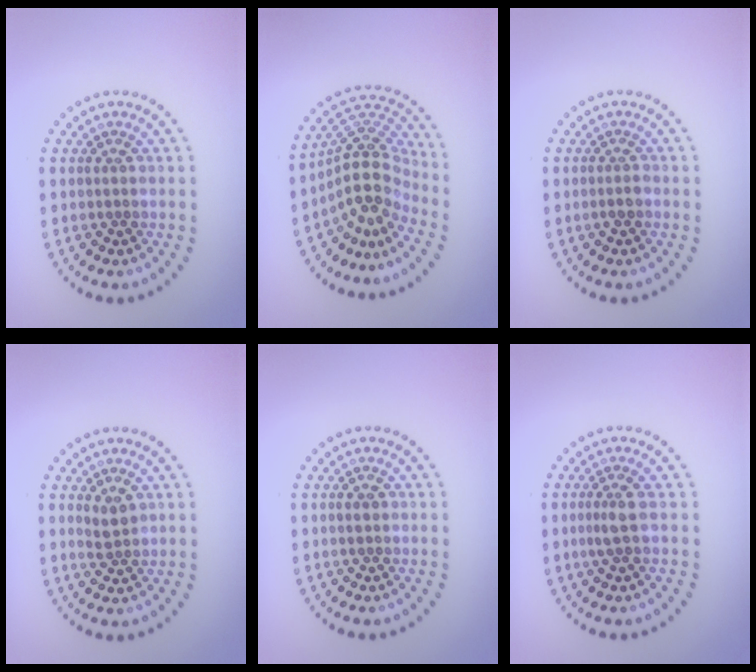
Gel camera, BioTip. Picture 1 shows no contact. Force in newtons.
{"total": 4.9, "press": 3.6, "slide": 3.4}
{"total": 1.0, "press": 0.8, "slide": 0.5}
{"total": 1.4, "press": 1.4, "slide": 0.4}
{"total": 0.9, "press": 0.9, "slide": 0.0}
{"total": 1.5, "press": 1.3, "slide": 0.8}